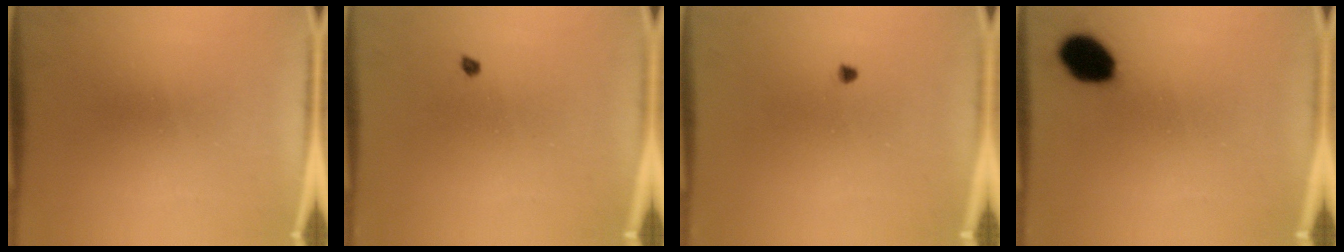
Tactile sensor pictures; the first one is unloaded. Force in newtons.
{"total": 0.6}
{"total": 0.7}
{"total": 8.7}